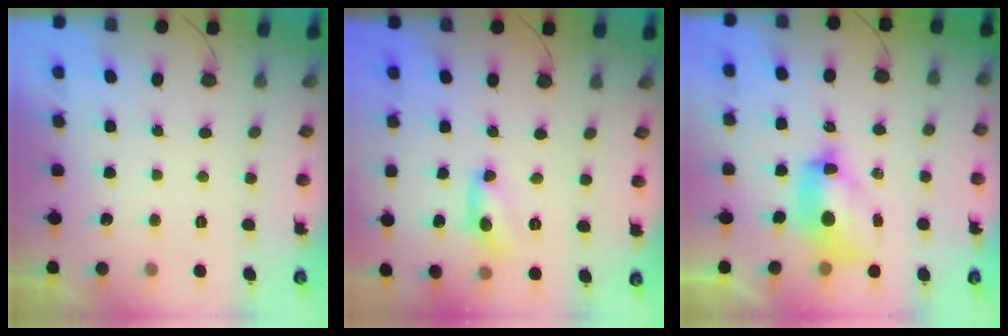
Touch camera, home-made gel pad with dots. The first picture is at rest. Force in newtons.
{"total": 7.2, "press": 7.1, "slide": 0.5}
{"total": 10.7, "press": 10.6, "slide": 1.1}